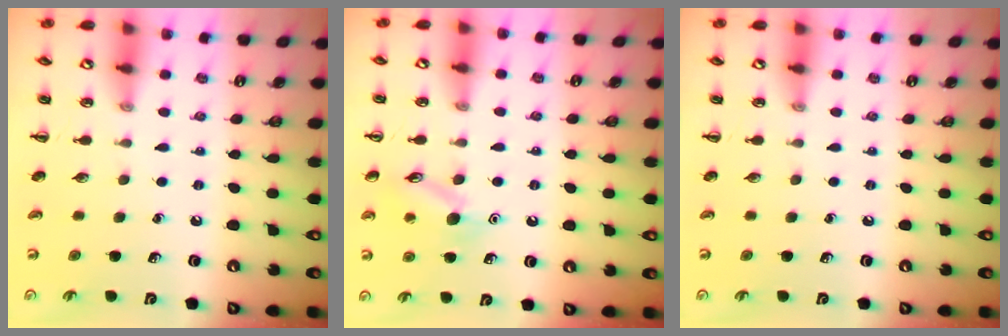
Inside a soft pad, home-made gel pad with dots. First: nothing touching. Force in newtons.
{"total": 10.1, "press": 10.0, "slide": 0.9}
{"total": 0.0}